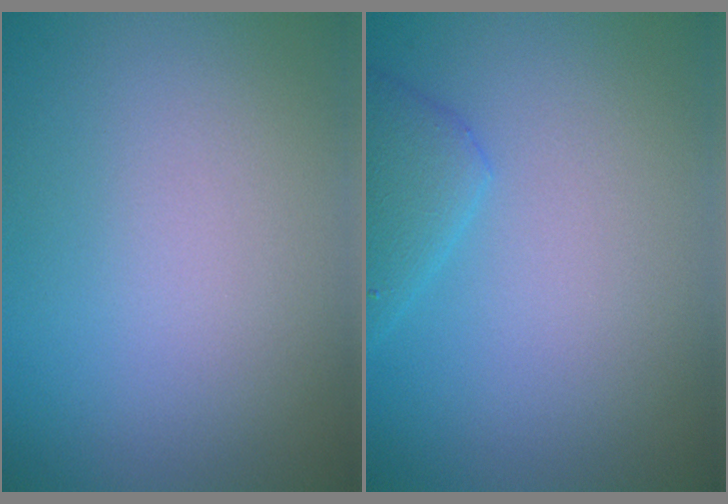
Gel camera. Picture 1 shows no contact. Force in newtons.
{"total": 2.4, "press": 2.4, "slide": 0.2}